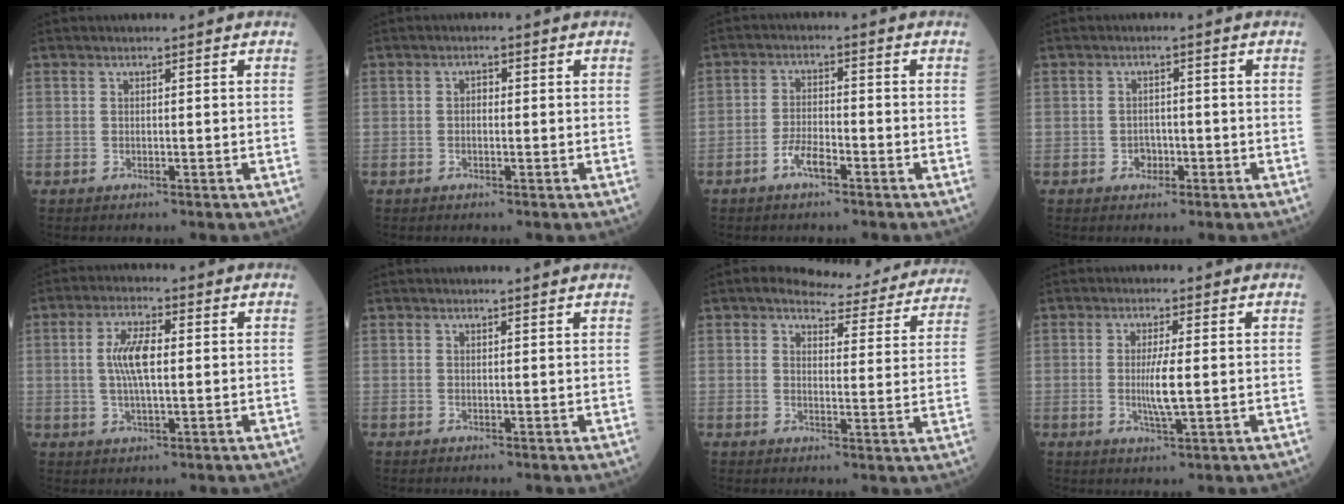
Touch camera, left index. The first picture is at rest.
{"total": 1.1, "force": [-0.1, 0.6, 0.9], "torque": [-0.013, 0.004, -0.003]}
{"total": 3.7, "force": [-2.4, 1.0, 2.7], "torque": [-0.052, 0.002, -0.047]}
{"total": 2.2, "force": [-1.0, 1.7, 1.1], "torque": [-0.012, 0.006, -0.011]}
{"total": 6.4, "force": [0.5, 1.7, 6.2], "torque": [-0.131, 0.006, 0.009]}
{"total": 1.2, "force": [1.2, -0.2, 0.2], "torque": [-0.011, -0.003, 0.014]}
{"total": 14.0, "force": [12.9, 4.0, 3.8], "torque": [-0.024, -0.021, 0.130]}
{"total": 4.0, "force": [-0.2, 0.4, 4.0], "torque": [-0.077, -0.005, -0.001]}